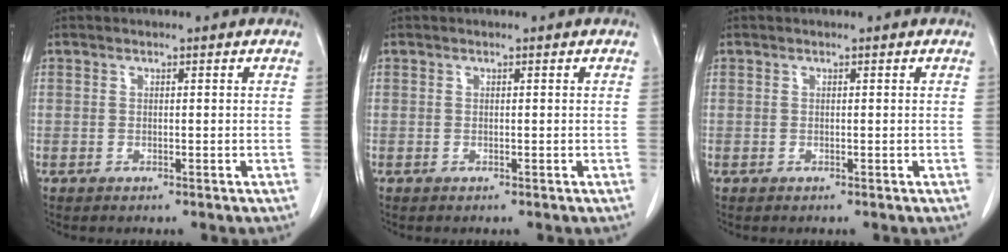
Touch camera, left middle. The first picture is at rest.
{"total": 0.0}
{"total": 0.0}